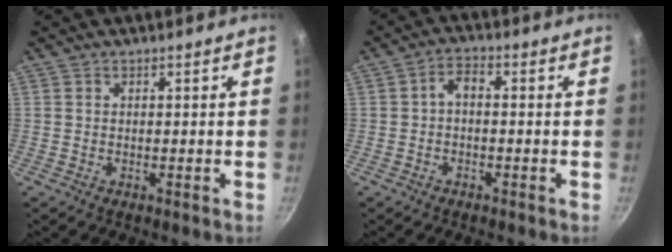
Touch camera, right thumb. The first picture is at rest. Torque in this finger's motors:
{"motor_torque": [-0.35, 0.19, 0.71, -0.13, -0.01]}